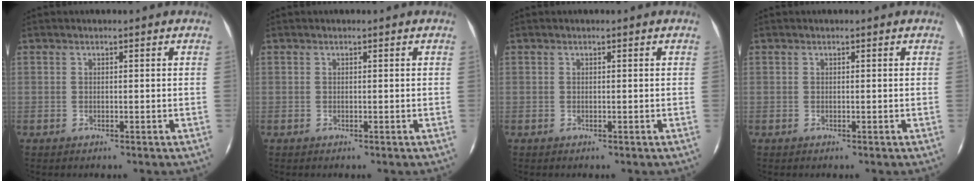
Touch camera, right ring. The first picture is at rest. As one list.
[{"total": 0.0}, {"total": 0.0}, {"total": 0.0}]